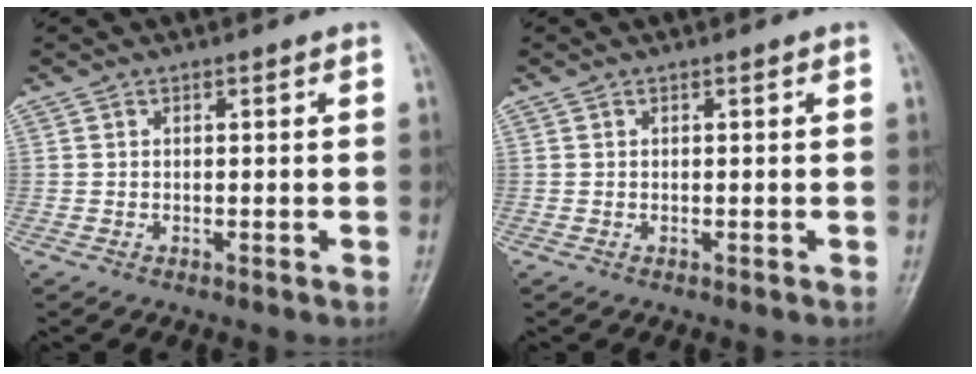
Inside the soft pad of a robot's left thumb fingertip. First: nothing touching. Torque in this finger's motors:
{"motor_torque": [0.00, 0.00, -0.05, 0.00, 0.00]}